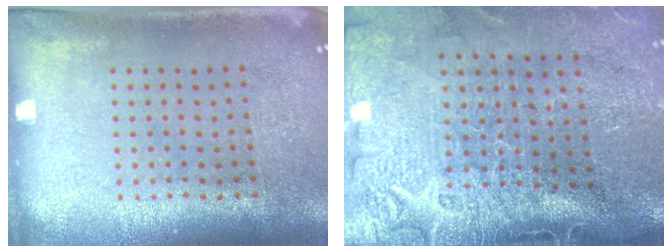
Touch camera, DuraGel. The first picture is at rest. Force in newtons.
{"total": 4.4, "press": 3.7, "slide": 2.4}